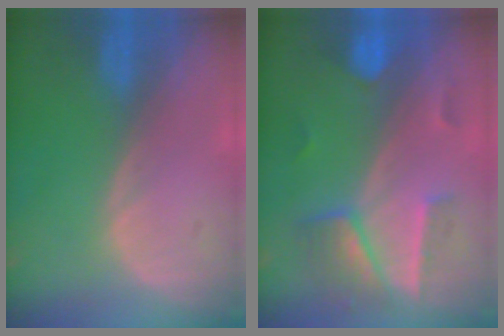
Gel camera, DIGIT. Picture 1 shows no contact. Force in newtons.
{"total": 7.2, "press": 6.3, "slide": 3.4}